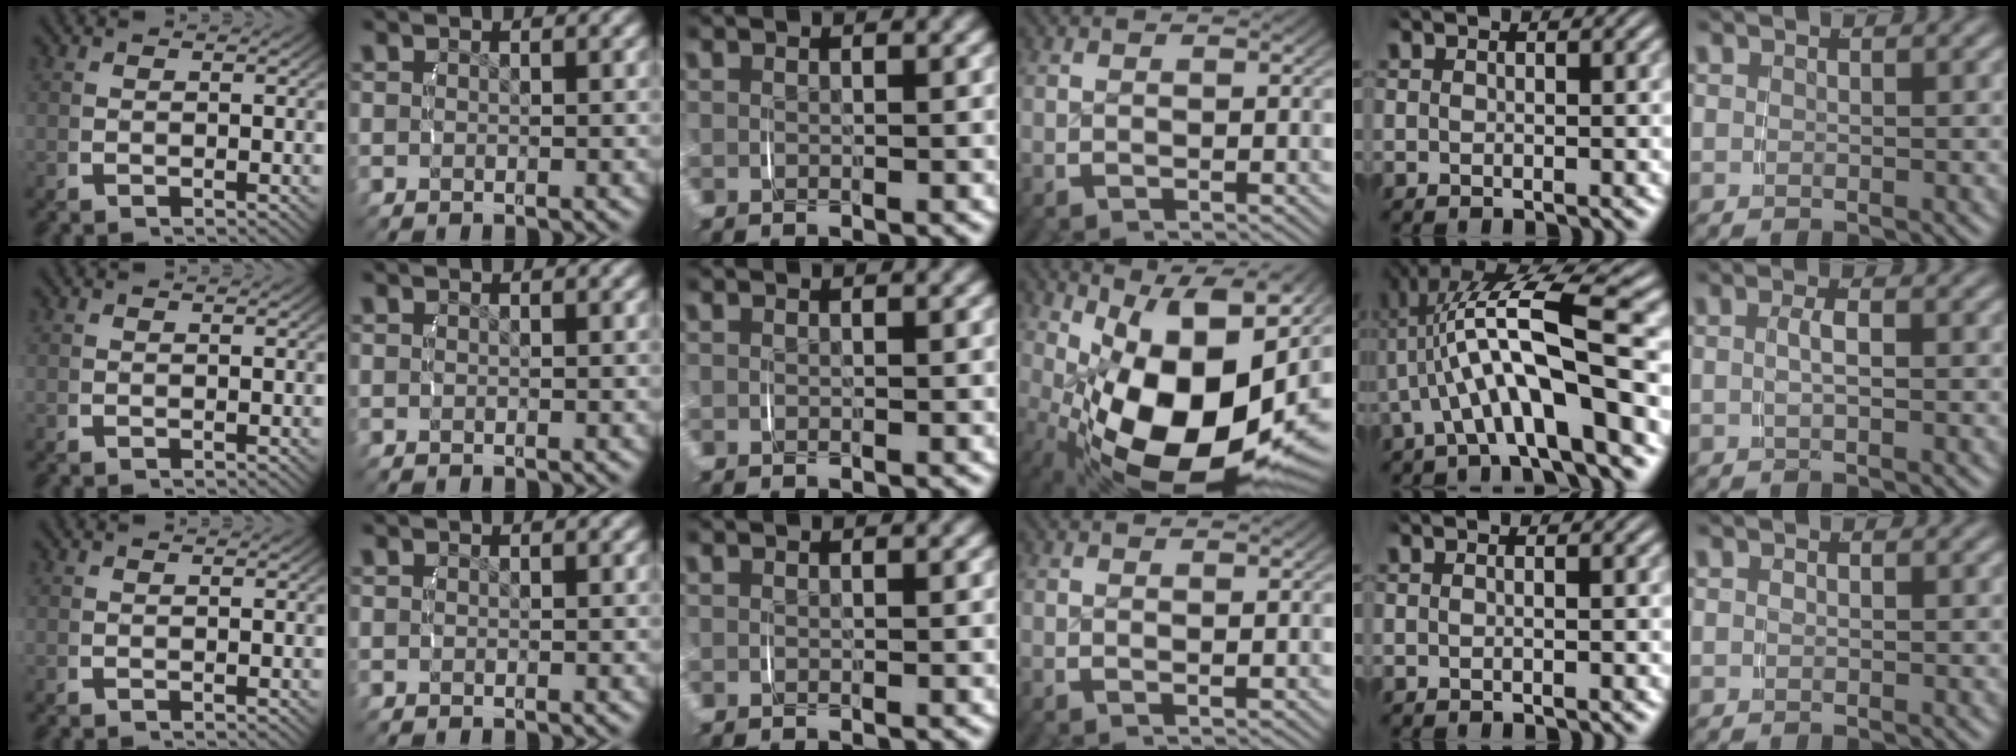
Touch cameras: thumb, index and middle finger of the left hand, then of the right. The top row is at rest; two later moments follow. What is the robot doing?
{"motion": "lift_and_place", "object": "camera"}